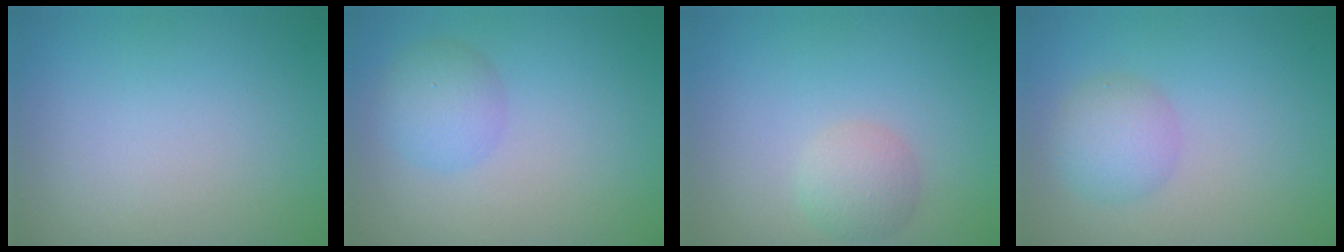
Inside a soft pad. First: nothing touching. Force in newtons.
{"total": 2.8, "press": 2.8, "slide": 0.1}
{"total": 2.3, "press": 2.3, "slide": 0.2}
{"total": 2.8, "press": 2.8, "slide": 0.1}